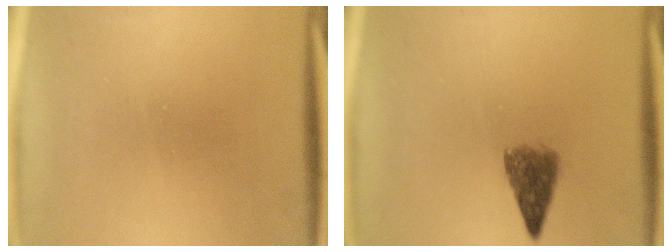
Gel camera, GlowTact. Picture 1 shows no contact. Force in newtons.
{"total": 4.1}